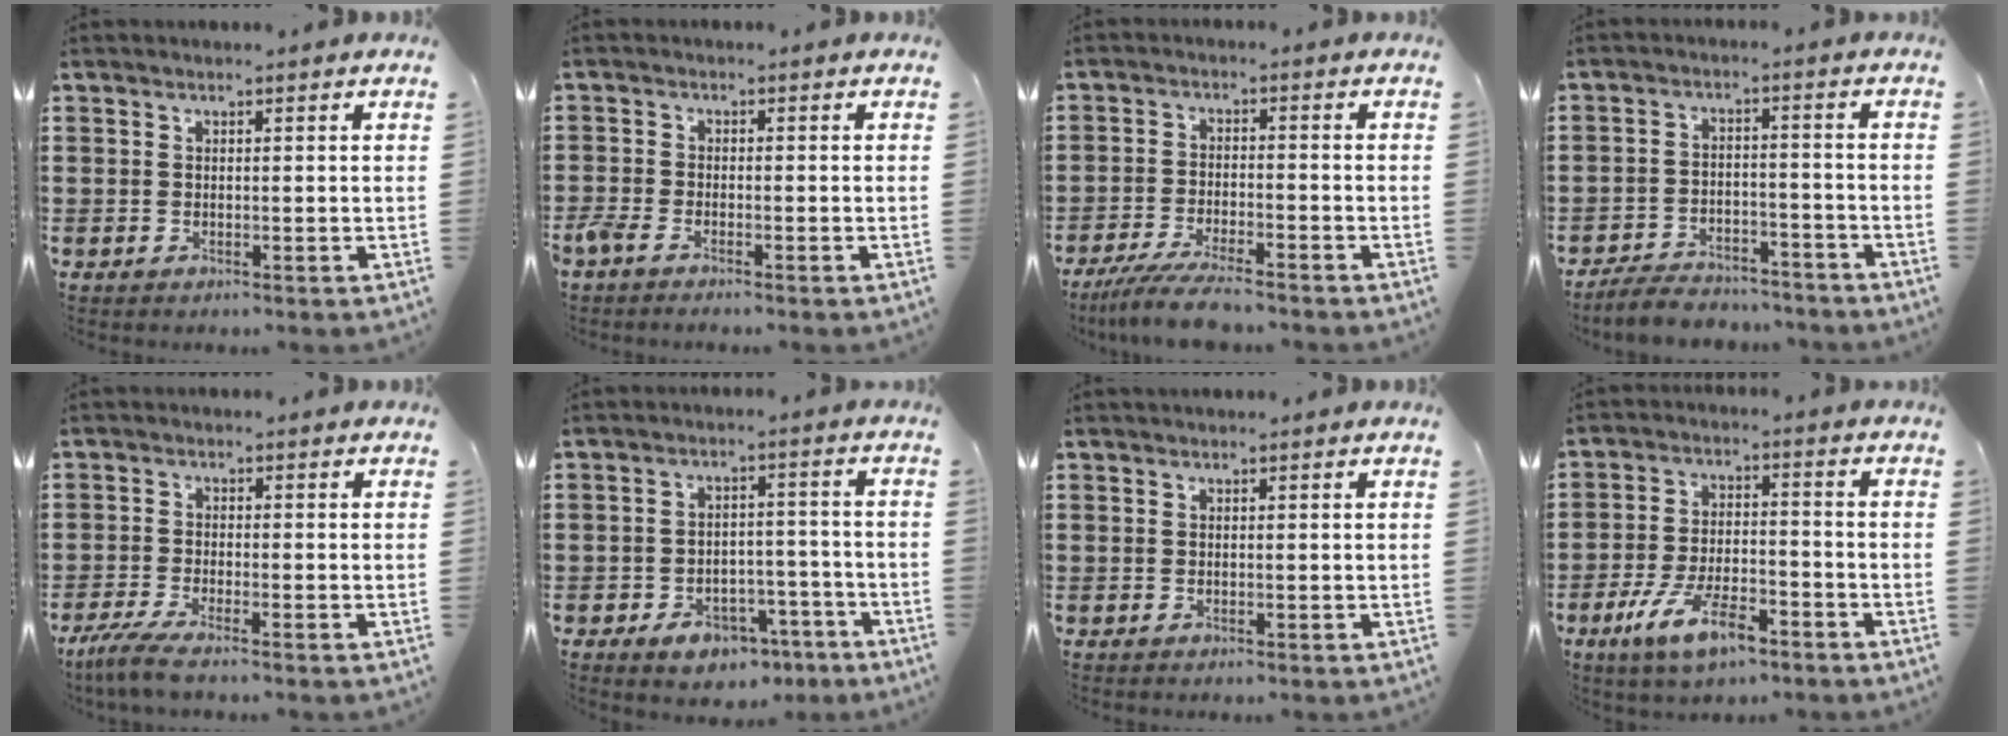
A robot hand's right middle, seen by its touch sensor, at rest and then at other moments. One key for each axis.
{"total": 1.9, "fx": -1.5, "fy": 0.4, "fz": 1.0, "tx": -0.040, "ty": -0.005, "tz": -0.037}
{"total": 6.1, "fx": -5.4, "fy": 0.3, "fz": 2.9, "tx": -0.065, "ty": -0.014, "tz": -0.103}
{"total": 5.1, "fx": -4.9, "fy": 1.0, "fz": 0.8, "tx": -0.017, "ty": 0.009, "tz": -0.100}
{"total": 3.8, "fx": -3.1, "fy": 0.1, "fz": 2.2, "tx": -0.057, "ty": -0.014, "tz": -0.063}
{"total": 5.4, "fx": -4.2, "fy": 2.5, "fz": 2.3, "tx": -0.034, "ty": 0.021, "tz": -0.079}
{"total": 0.0}
{"total": 8.8, "fx": -5.3, "fy": 3.0, "fz": 6.4, "tx": -0.131, "ty": 0.001, "tz": -0.098}